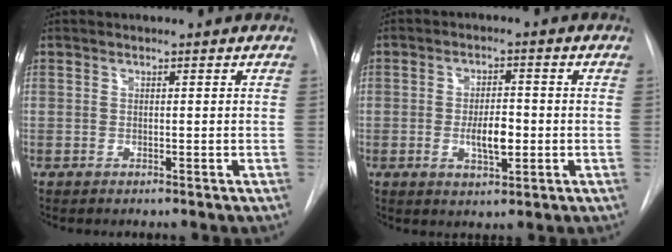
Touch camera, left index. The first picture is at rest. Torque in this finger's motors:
{"motor_torque": [0.85, 0.10, 0.28, 0.06]}